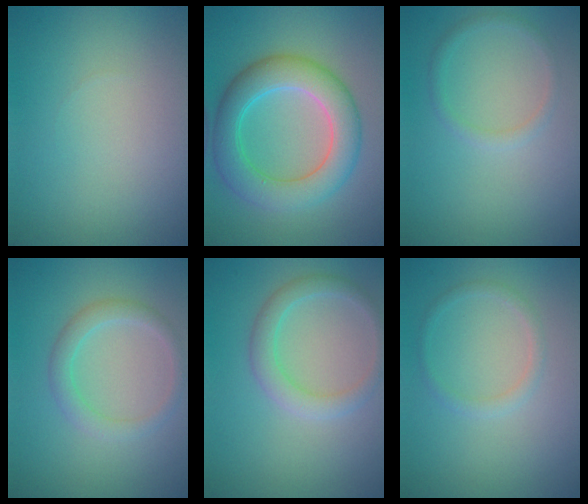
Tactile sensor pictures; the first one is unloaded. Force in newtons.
{"total": 6.5, "press": 6.5, "slide": 0.1}
{"total": 1.2, "press": 1.2, "slide": 0.2}
{"total": 2.2, "press": 2.2, "slide": 0.0}
{"total": 2.5, "press": 2.5, "slide": 0.1}
{"total": 1.2, "press": 1.2, "slide": 0.0}